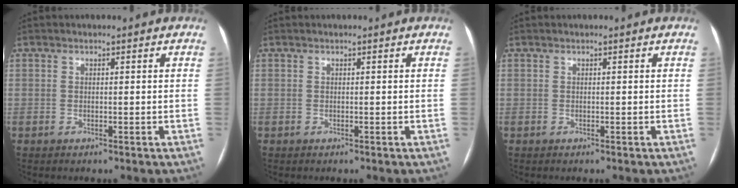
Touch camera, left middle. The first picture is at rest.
{"total": 0.0}
{"total": 0.0}